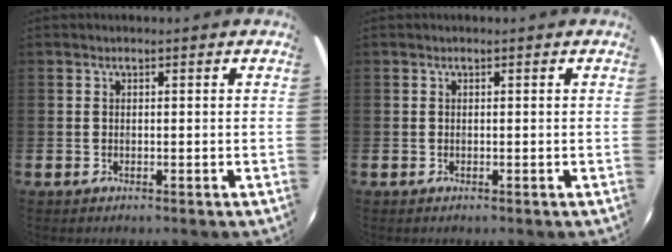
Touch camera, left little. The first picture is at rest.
{"total": 0.0}